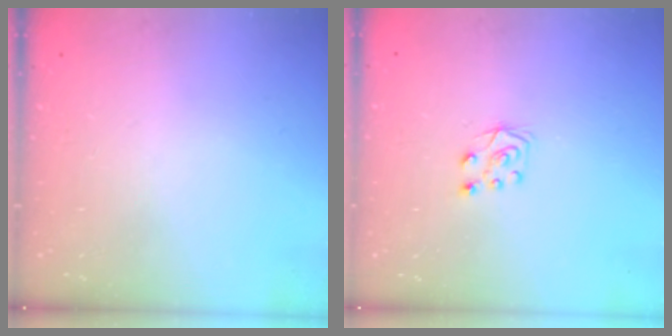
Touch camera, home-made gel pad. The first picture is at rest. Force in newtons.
{"total": 6.1, "press": 6.1, "slide": 0.5}